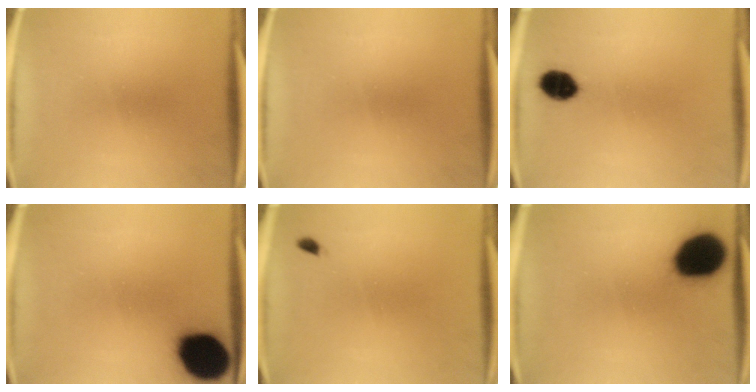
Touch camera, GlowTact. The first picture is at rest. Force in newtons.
{"total": 0.0}
{"total": 6.3}
{"total": 17.9}
{"total": 0.7}
{"total": 18.4}